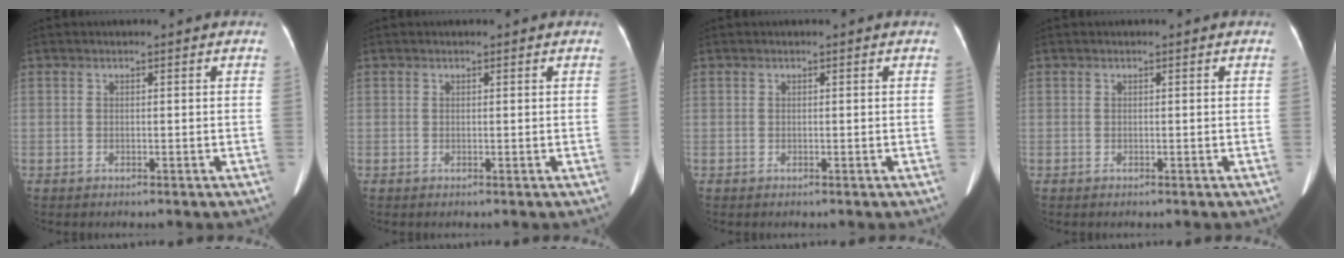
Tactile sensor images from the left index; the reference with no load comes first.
{"total": 0.0}
{"total": 0.0}
{"total": 0.0}